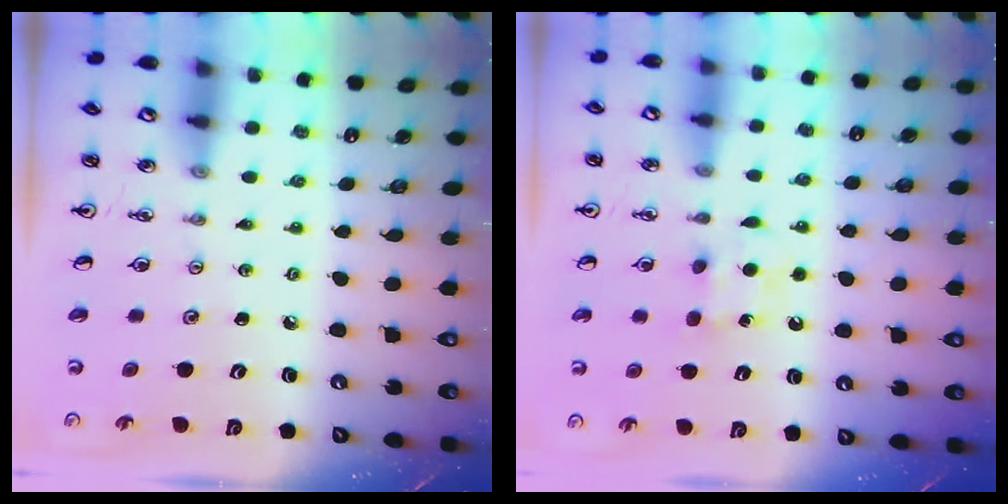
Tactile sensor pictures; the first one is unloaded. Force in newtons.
{"total": 4.6, "press": 4.6, "slide": 0.7}